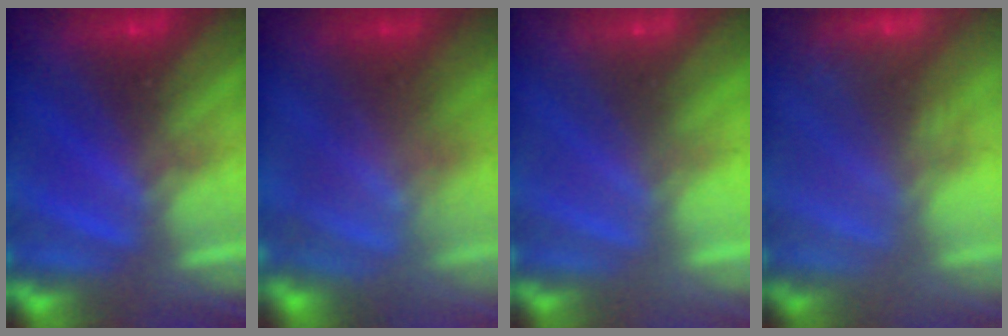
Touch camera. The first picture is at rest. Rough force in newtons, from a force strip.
{"total": 3.3}
{"total": 2.9}
{"total": 2.4}